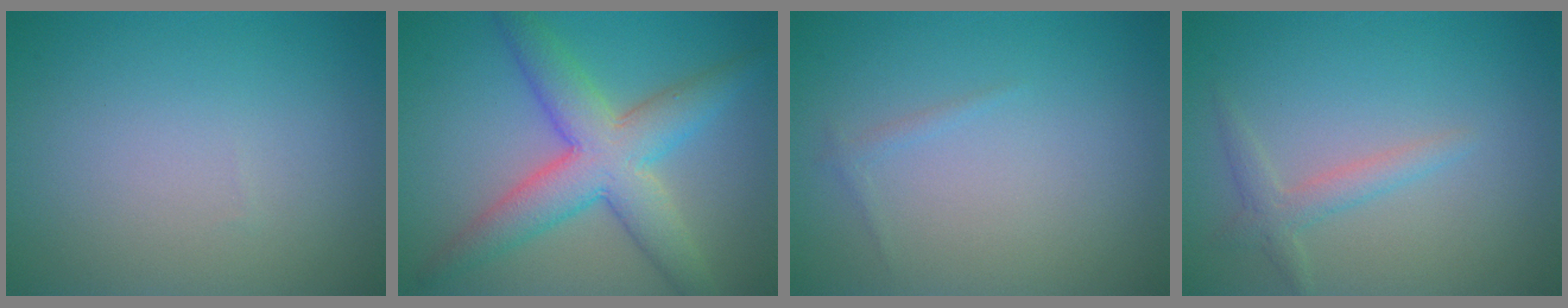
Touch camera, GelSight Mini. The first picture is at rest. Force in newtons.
{"total": 7.1, "press": 7.1, "slide": 0.2}
{"total": 0.6, "press": 0.6, "slide": 0.0}
{"total": 1.9, "press": 1.9, "slide": 0.1}